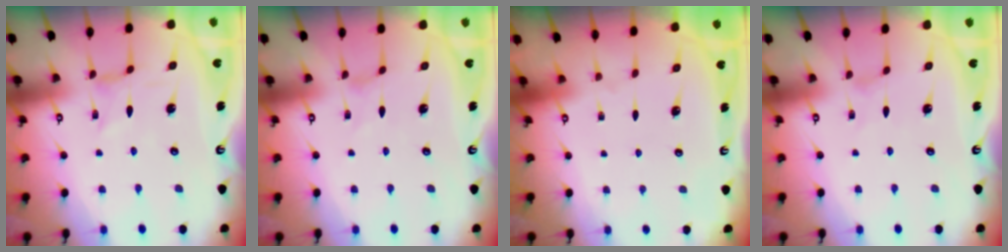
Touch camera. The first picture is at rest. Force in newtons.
{"total": 0.0}
{"total": 0.0}
{"total": 0.0}